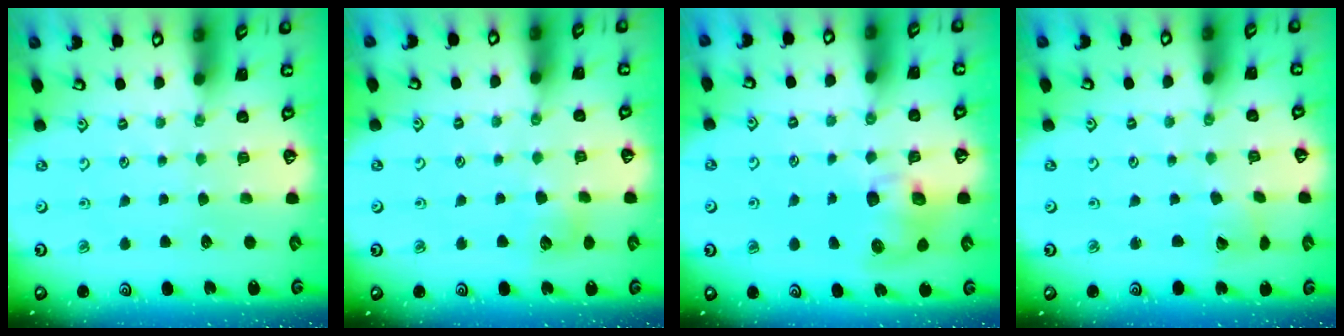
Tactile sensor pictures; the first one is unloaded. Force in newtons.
{"total": 7.2, "press": 7.2, "slide": 0.7}
{"total": 8.7, "press": 8.6, "slide": 1.2}
{"total": 2.5, "press": 2.5, "slide": 0.4}